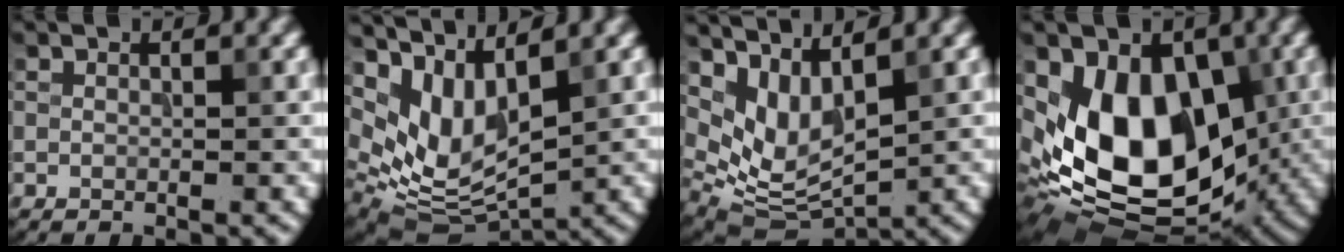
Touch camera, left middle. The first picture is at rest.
{"total": 7.5, "force": [3.7, 3.6, 5.4], "torque": [-0.119, -0.015, 0.078]}
{"total": 6.4, "force": [3.3, 3.1, 4.5], "torque": [-0.104, -0.015, 0.071]}
{"total": 12.8, "force": [0.3, 8.5, 9.6], "torque": [-0.151, -0.019, 0.000]}